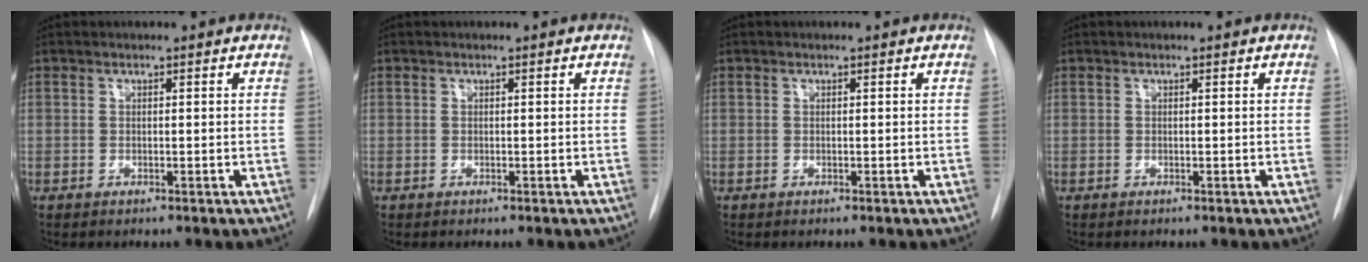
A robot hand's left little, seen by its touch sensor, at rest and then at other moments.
{"total": 0.0}
{"total": 0.0}
{"total": 0.0}